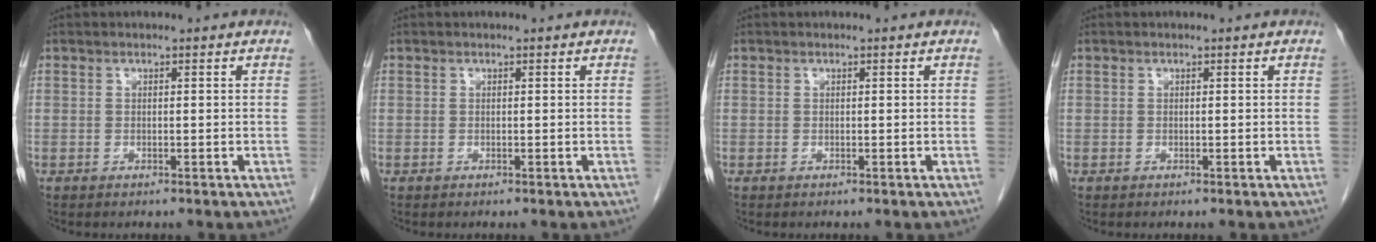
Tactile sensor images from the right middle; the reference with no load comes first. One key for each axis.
{"total": 0.0}
{"total": 0.0}
{"total": 0.0}